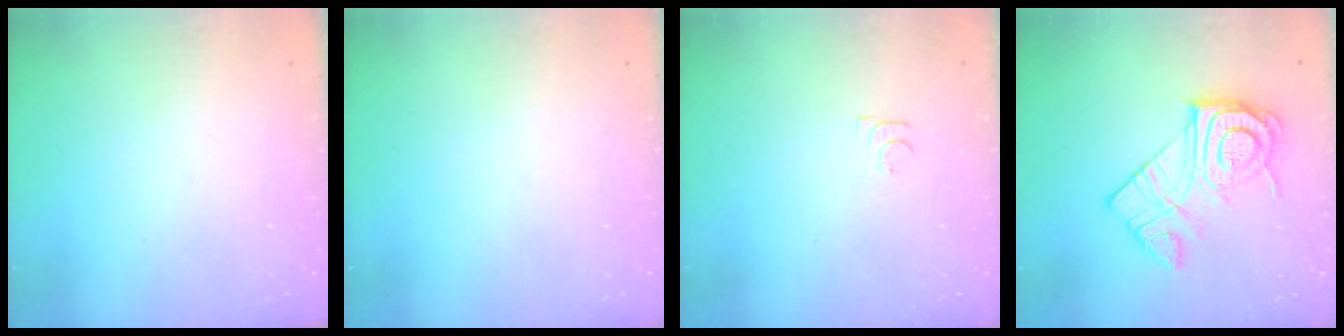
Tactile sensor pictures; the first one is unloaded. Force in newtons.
{"total": 0.0}
{"total": 3.4, "press": 3.4, "slide": 0.5}
{"total": 15.6, "press": 15.5, "slide": 0.9}